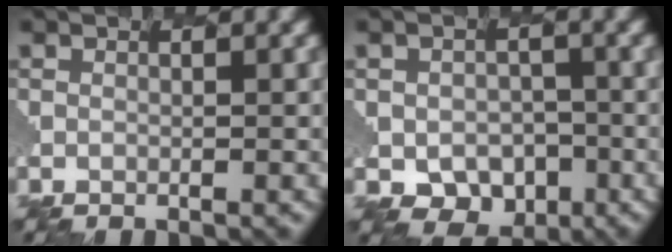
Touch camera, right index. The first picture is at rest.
{"total": 3.9, "force": [-1.6, 3.2, 1.5], "torque": [-0.034, -0.018, -0.019]}